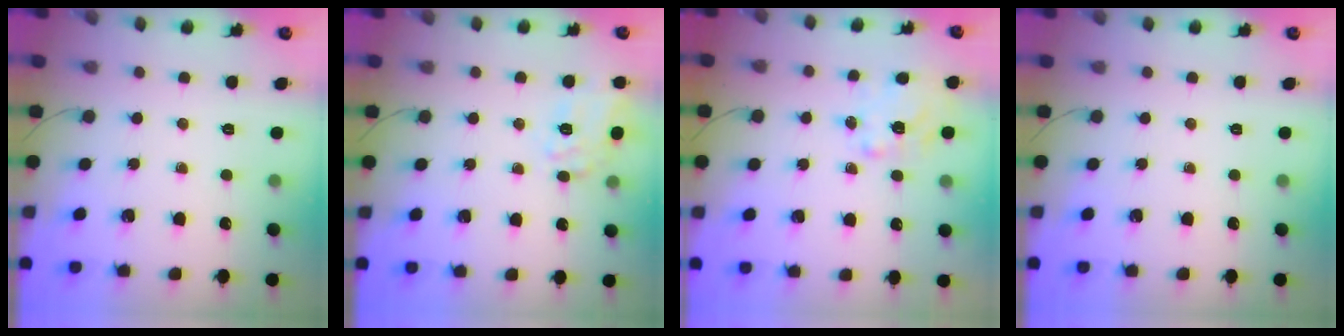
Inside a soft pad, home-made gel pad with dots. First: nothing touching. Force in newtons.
{"total": 15.2, "press": 15.2, "slide": 0.9}
{"total": 2.3, "press": 2.3, "slide": 0.4}
{"total": 0.0}